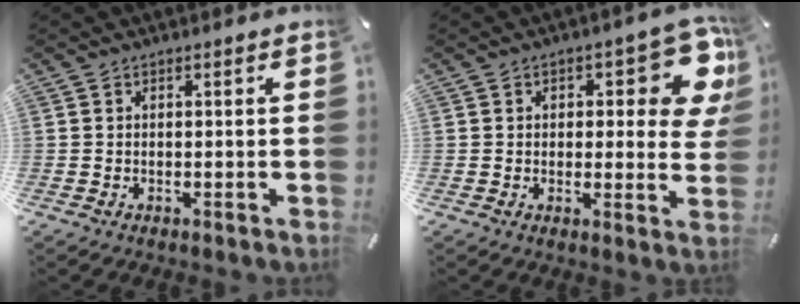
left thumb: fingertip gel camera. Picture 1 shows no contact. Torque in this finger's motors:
{"motor_torque": [0.40, -0.04, 0.40, 0.30, 0.05]}